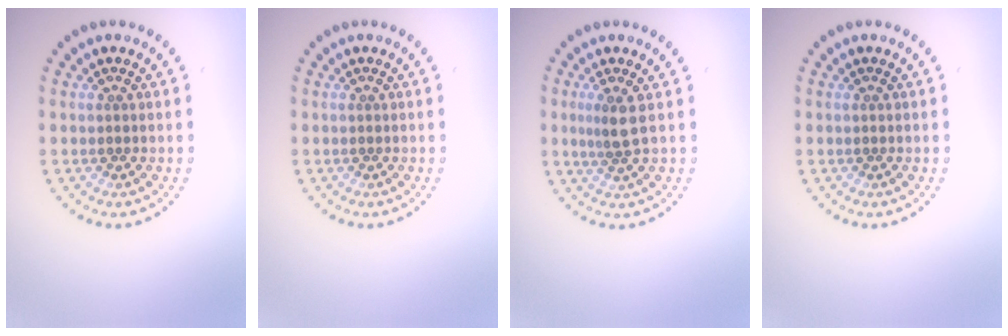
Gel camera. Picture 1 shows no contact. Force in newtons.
{"total": 0.0}
{"total": 2.0, "press": 1.5, "slide": 1.3}
{"total": 0.0}